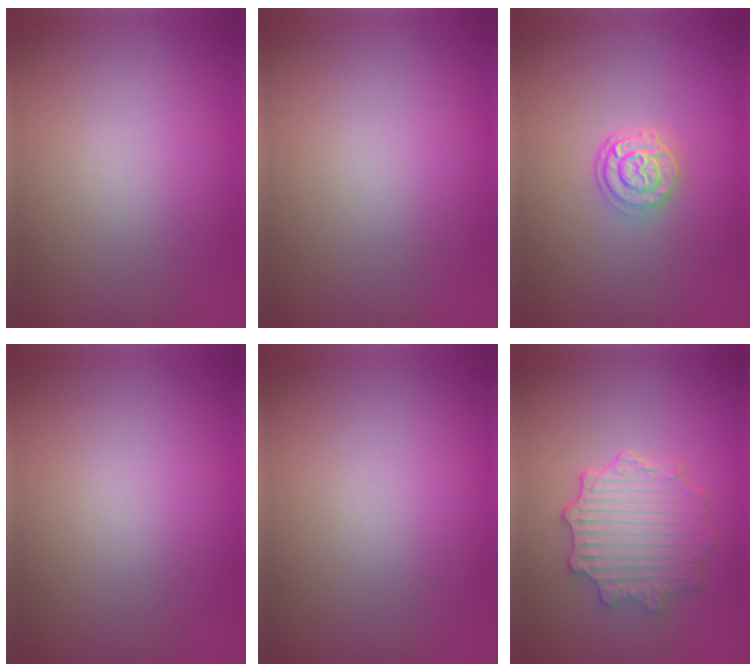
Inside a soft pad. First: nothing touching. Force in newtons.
{"total": 0.0}
{"total": 2.9, "press": 2.3, "slide": 1.8}
{"total": 0.0}
{"total": 0.0}
{"total": 4.9, "press": 4.0, "slide": 2.8}